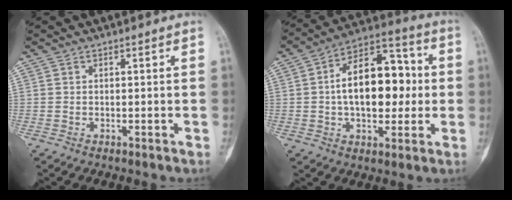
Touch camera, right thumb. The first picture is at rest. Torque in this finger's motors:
{"motor_torque": [1.91, 1.96, 0.92, -0.58, 0.37]}